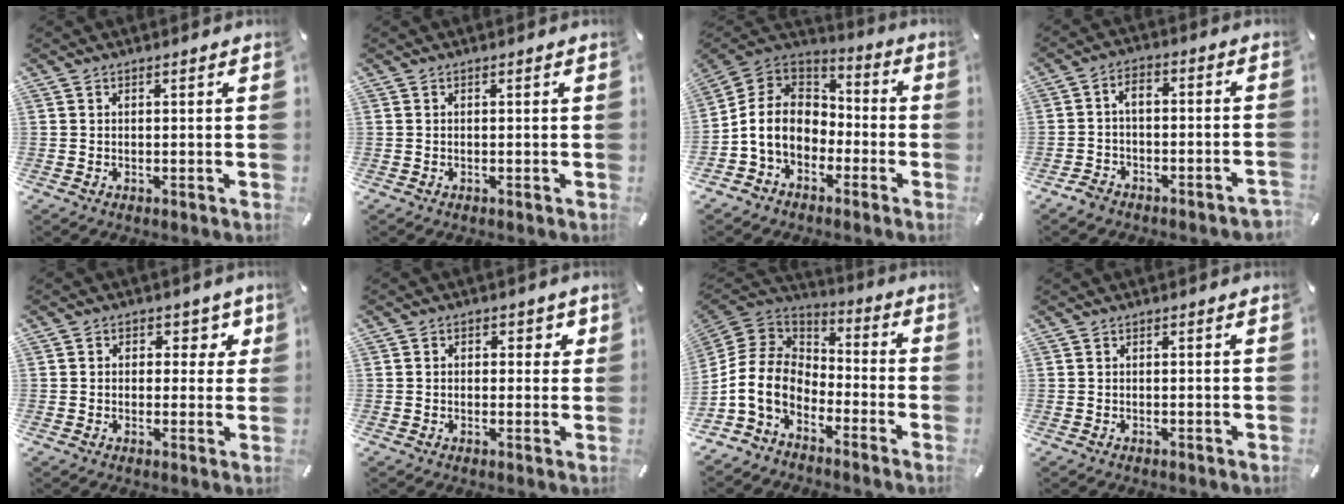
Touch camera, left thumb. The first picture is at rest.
{"total": 0.0}
{"total": 11.1, "force": [-3.5, 9.4, 4.9], "torque": [-0.131, 0.022, -0.065]}
{"total": 4.8, "force": [-2.2, 3.0, 3.0], "torque": [-0.052, 0.020, -0.043]}
{"total": 5.2, "force": [0.9, 4.3, 2.7], "torque": [-0.023, 0.002, 0.008]}
{"total": 2.8, "force": [-0.4, 2.3, 1.6], "torque": [-0.009, 0.001, -0.016]}
{"total": 11.3, "force": [-5.8, 8.1, 5.3], "torque": [-0.144, 0.015, -0.116]}
{"total": 0.0}